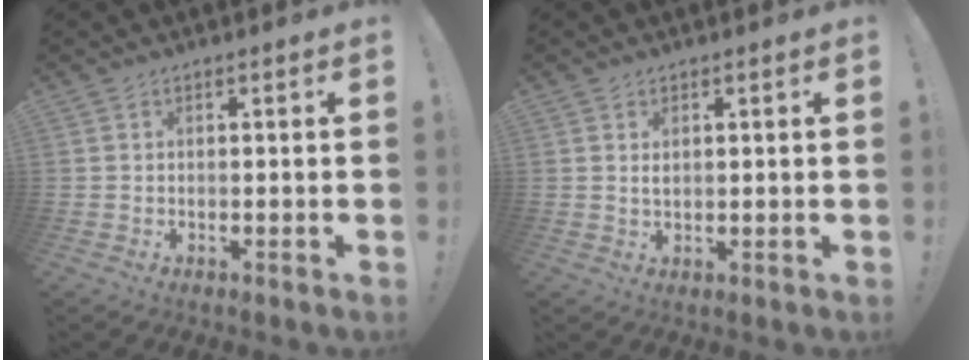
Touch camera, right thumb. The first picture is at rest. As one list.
[{"total": 1.7, "force": [0.8, 1.0, 1.1], "torque": [-0.007, -0.003, 0.011]}]